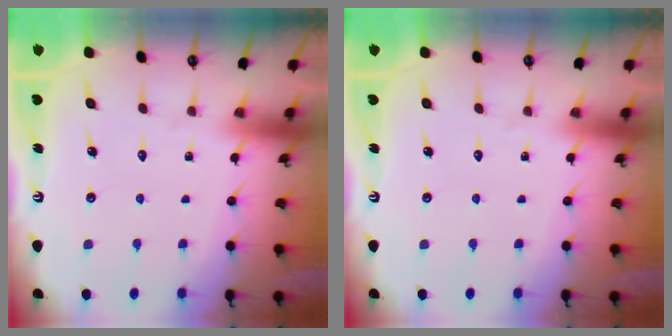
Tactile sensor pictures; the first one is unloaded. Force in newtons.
{"total": 0.0}